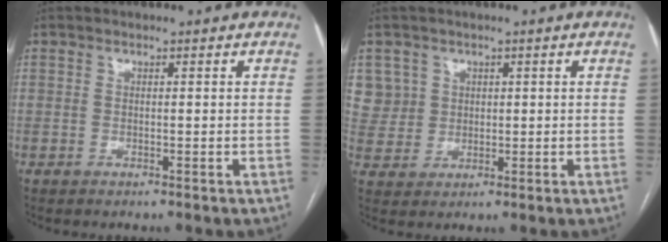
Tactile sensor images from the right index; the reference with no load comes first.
{"total": 6.3, "force": [2.3, 5.9, 0.1], "torque": [0.001, 0.013, 0.057]}